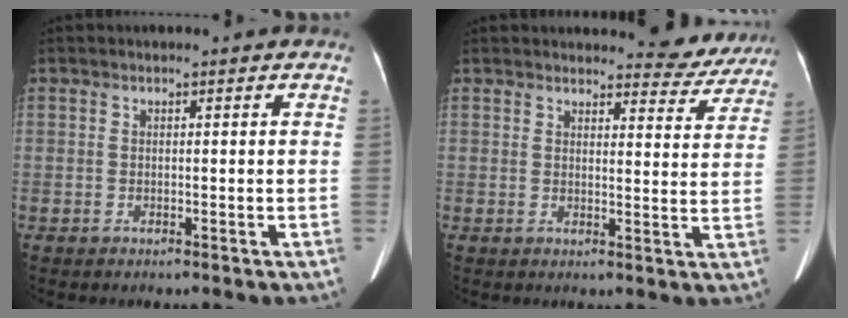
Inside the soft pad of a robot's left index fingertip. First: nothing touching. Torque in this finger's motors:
{"motor_torque": [0.31, -0.42, 0.02, 0.03]}